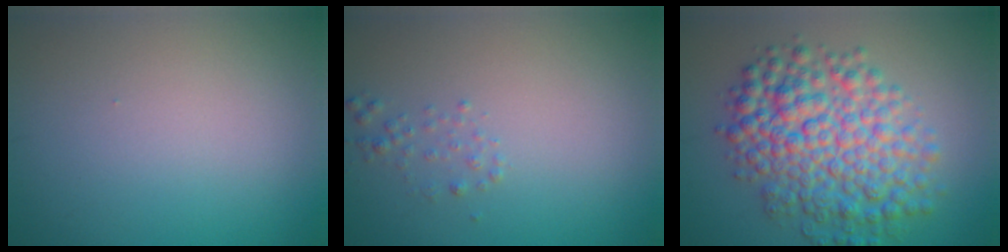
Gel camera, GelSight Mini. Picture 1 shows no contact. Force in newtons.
{"total": 1.0, "press": 1.0, "slide": 0.1}
{"total": 8.0, "press": 8.0, "slide": 0.1}